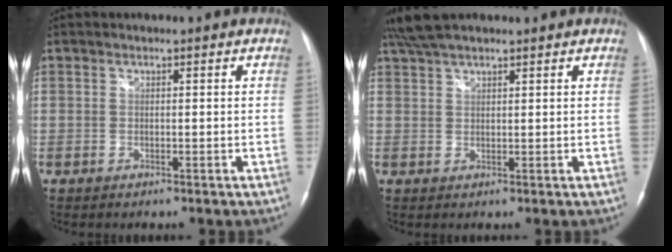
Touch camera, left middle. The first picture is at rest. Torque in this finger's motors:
{"motor_torque": [0.23, -0.15, 0.03, 0.06]}